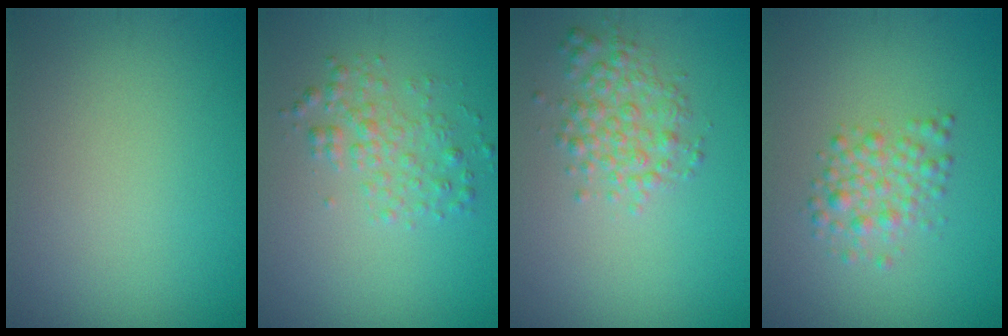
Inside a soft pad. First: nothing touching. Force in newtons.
{"total": 2.4, "press": 2.4, "slide": 0.1}
{"total": 2.8, "press": 2.8, "slide": 0.1}
{"total": 2.5, "press": 2.5, "slide": 0.0}